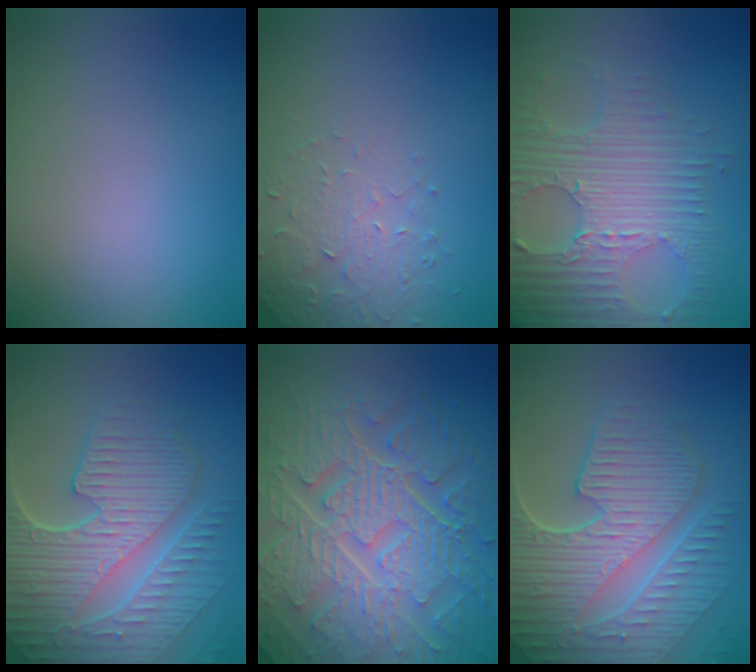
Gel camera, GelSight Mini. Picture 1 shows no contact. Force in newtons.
{"total": 1.9, "press": 1.5, "slide": 1.1}
{"total": 7.9, "press": 5.6, "slide": 5.6}
{"total": 9.5, "press": 6.4, "slide": 7.1}
{"total": 10.6, "press": 7.0, "slide": 8.0}
{"total": 9.7, "press": 6.6, "slide": 7.0}